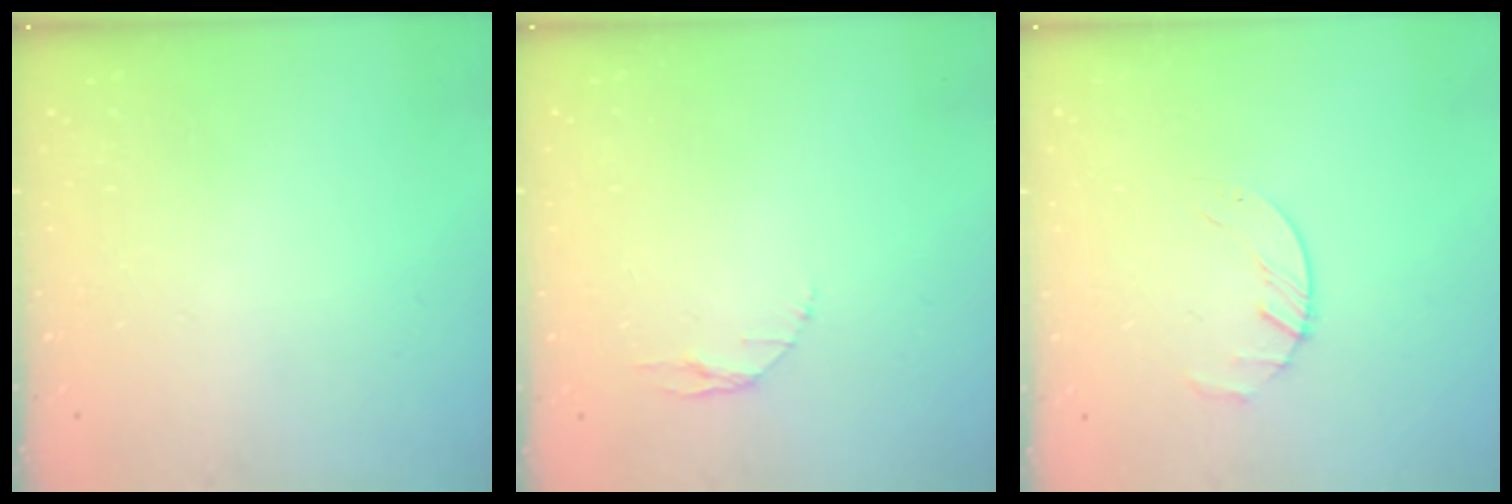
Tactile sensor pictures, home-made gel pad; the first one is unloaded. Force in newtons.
{"total": 2.9, "press": 2.9, "slide": 0.4}
{"total": 2.7, "press": 2.6, "slide": 0.3}